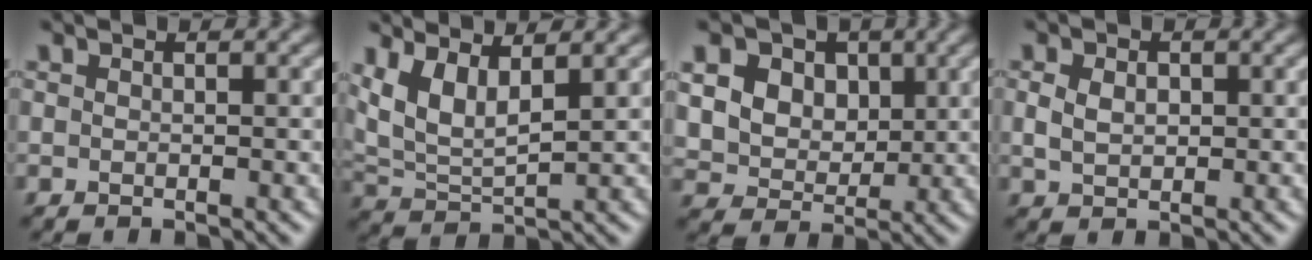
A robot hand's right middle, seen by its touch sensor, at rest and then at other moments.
{"total": 4.4, "force": [2.4, 1.6, 3.3], "torque": [-0.082, -0.003, 0.052]}
{"total": 16.5, "force": [6.8, 13.1, 7.4], "torque": [-0.177, 0.030, 0.115]}
{"total": 1.9, "force": [0.3, 1.4, 1.2], "torque": [-0.027, 0.002, 0.011]}